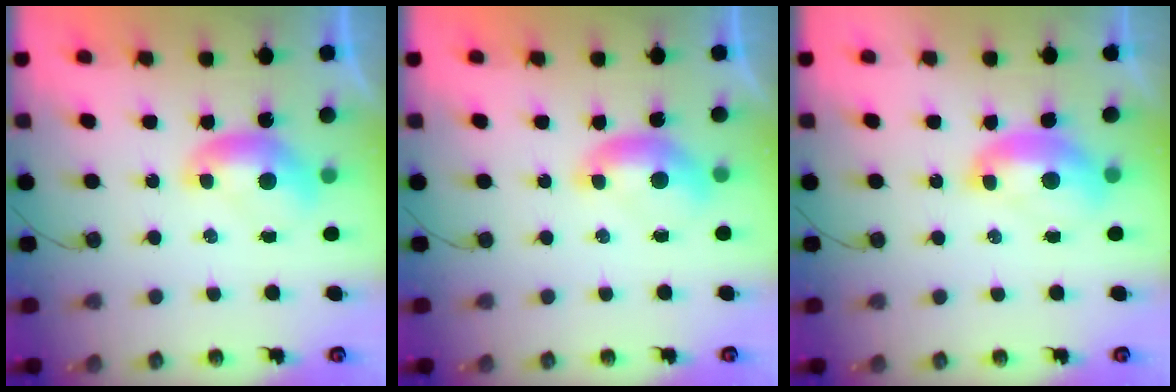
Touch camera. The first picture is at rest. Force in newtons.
{"total": 0.6, "press": 0.3, "slide": 0.5}
{"total": 2.1, "press": 2.0, "slide": 0.7}